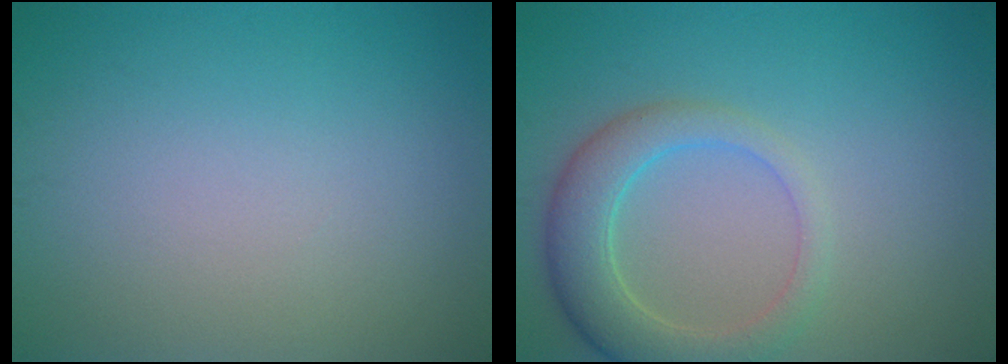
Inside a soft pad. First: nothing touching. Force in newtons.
{"total": 4.6, "press": 4.6, "slide": 0.4}